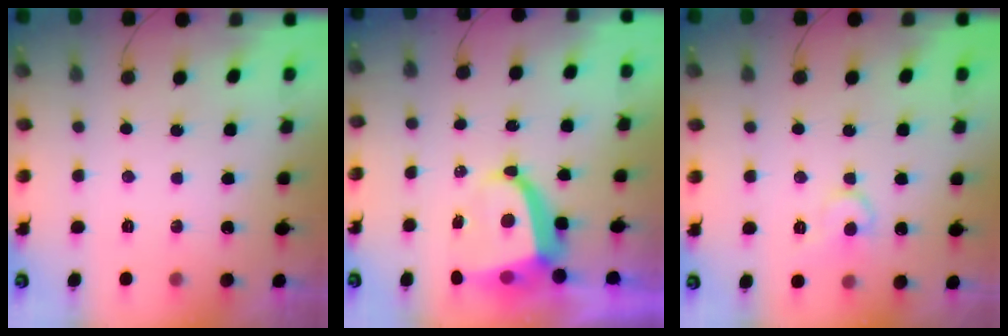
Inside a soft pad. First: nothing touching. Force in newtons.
{"total": 6.8, "press": 6.8, "slide": 1.0}
{"total": 8.9, "press": 8.9, "slide": 0.8}